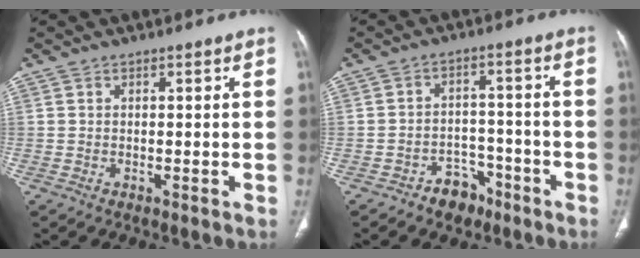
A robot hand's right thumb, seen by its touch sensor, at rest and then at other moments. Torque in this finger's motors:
{"motor_torque": [3.69, 0.92, 0.61, -0.49, 0.03]}